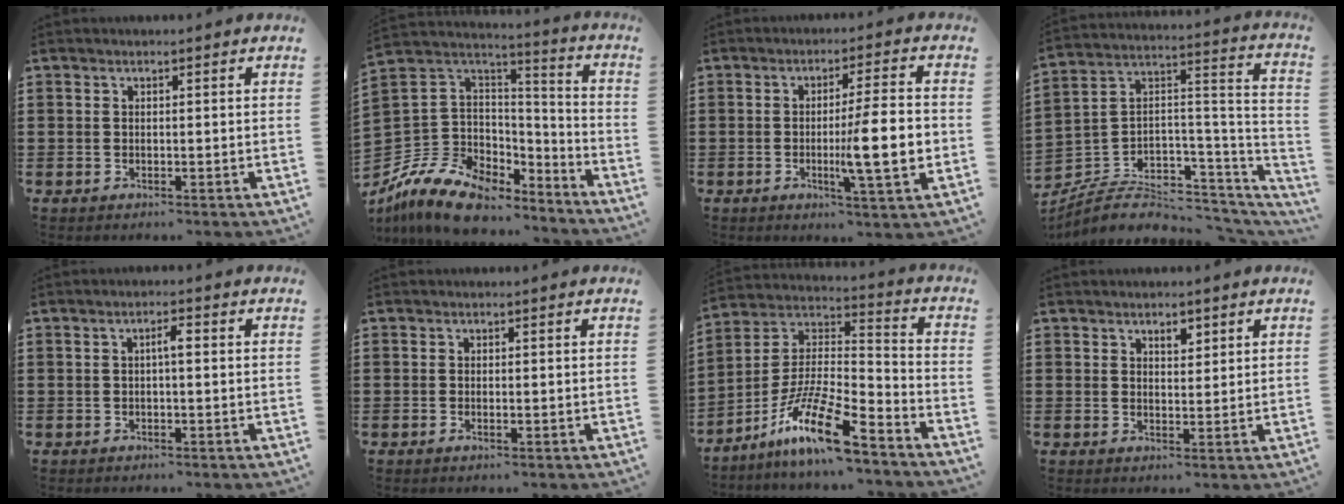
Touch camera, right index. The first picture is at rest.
{"total": 11.2, "force": [-7.5, 7.0, 4.7], "torque": [-0.124, 0.011, -0.141]}
{"total": 10.3, "force": [-1.5, 1.3, 10.1], "torque": [-0.151, -0.006, -0.029]}
{"total": 5.5, "force": [-2.7, 3.5, 3.2], "torque": [-0.072, -0.012, -0.052]}
{"total": 2.0, "force": [0.0, 0.5, 1.9], "torque": [-0.036, 0.004, -0.002]}
{"total": 0.6, "force": [-0.2, 0.1, 0.6], "torque": [-0.012, -0.004, -0.002]}
{"total": 14.5, "force": [-10.0, 2.4, 10.2], "torque": [-0.203, 0.015, -0.186]}
{"total": 2.3, "force": [1.6, 1.1, 1.3], "torque": [-0.020, 0.002, 0.027]}